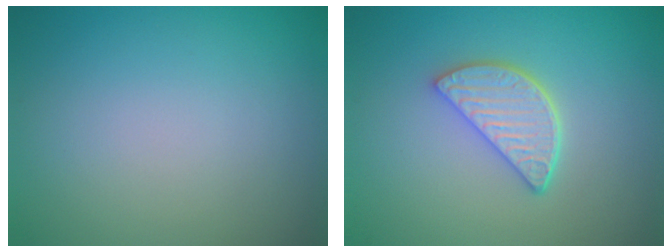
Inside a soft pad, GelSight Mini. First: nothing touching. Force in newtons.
{"total": 4.0, "press": 3.2, "slide": 2.5}